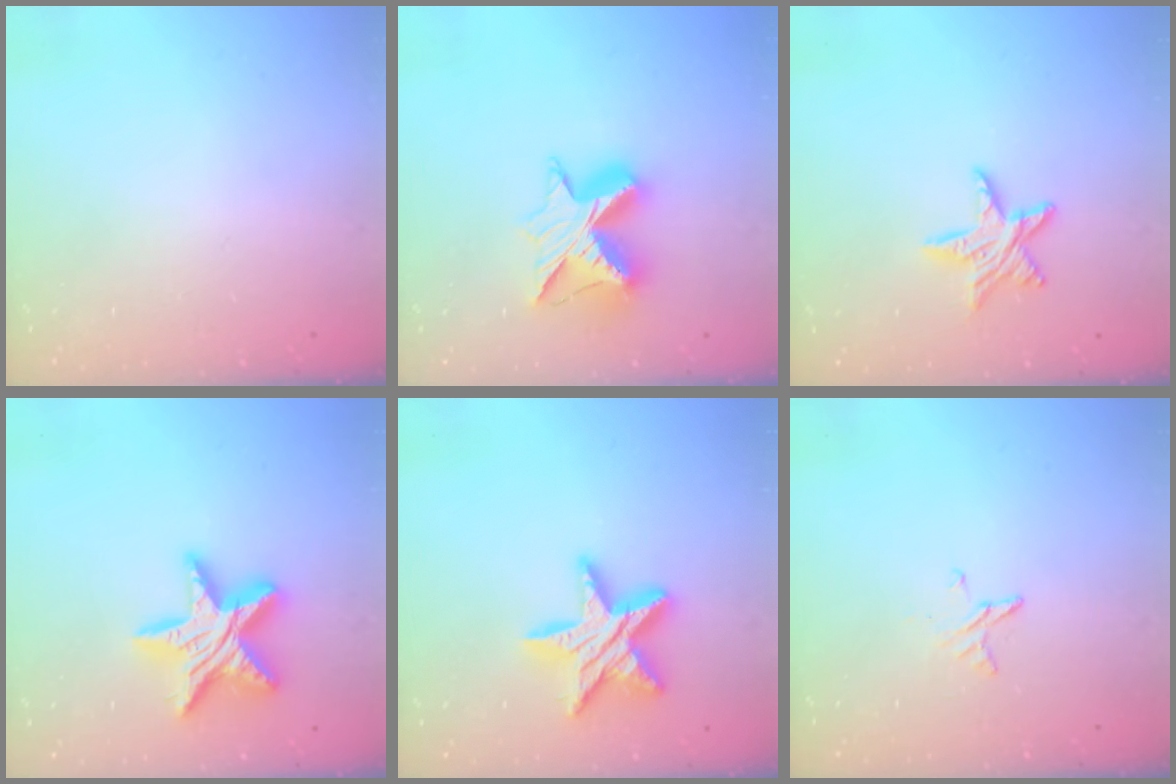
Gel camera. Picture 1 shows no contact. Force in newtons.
{"total": 11.7, "press": 11.7, "slide": 0.8}
{"total": 8.9, "press": 8.9, "slide": 0.5}
{"total": 17.3, "press": 17.2, "slide": 1.3}
{"total": 16.0, "press": 15.9, "slide": 1.0}
{"total": 3.5, "press": 3.5, "slide": 0.3}